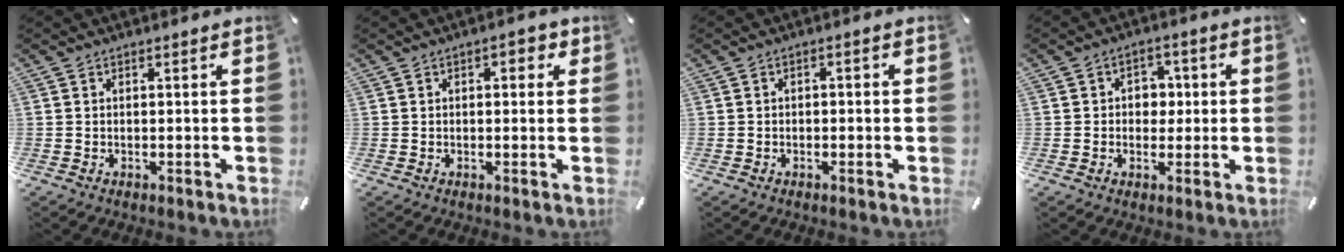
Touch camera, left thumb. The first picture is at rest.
{"total": 2.5, "force": [0.4, 1.5, 1.9], "torque": [-0.023, 0.004, 0.002]}
{"total": 1.2, "force": [-0.8, 0.6, 0.7], "torque": [-0.014, 0.004, -0.018]}
{"total": 5.3, "force": [0.1, 4.6, 2.7], "torque": [-0.036, 0.003, -0.004]}